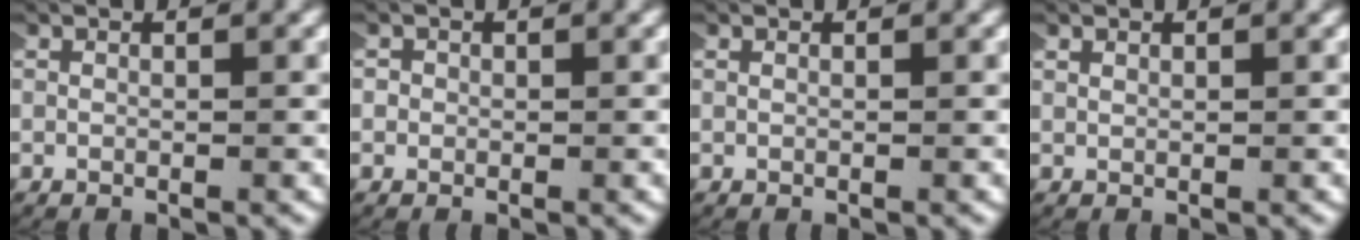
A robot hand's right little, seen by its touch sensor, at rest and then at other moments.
{"total": 1.1, "force": [-0.1, 1.1, -0.1], "torque": [-0.002, 0.003, -0.008]}
{"total": 0.0}
{"total": 0.5, "force": [0.5, 0.2, 0.2], "torque": [-0.010, -0.003, 0.012]}